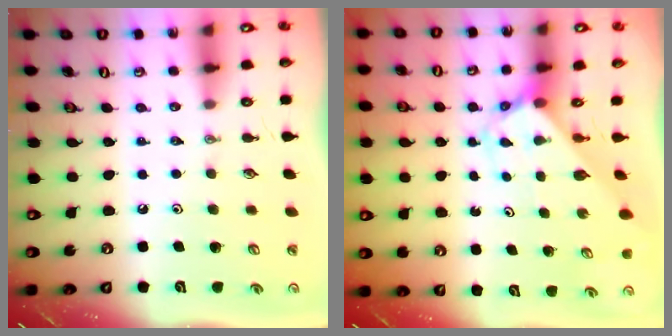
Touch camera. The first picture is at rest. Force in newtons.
{"total": 2.7, "press": 2.7, "slide": 0.1}